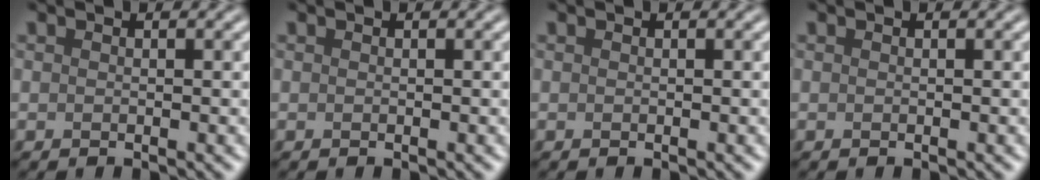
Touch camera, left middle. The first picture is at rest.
{"total": 0.0}
{"total": 0.0}
{"total": 0.0}